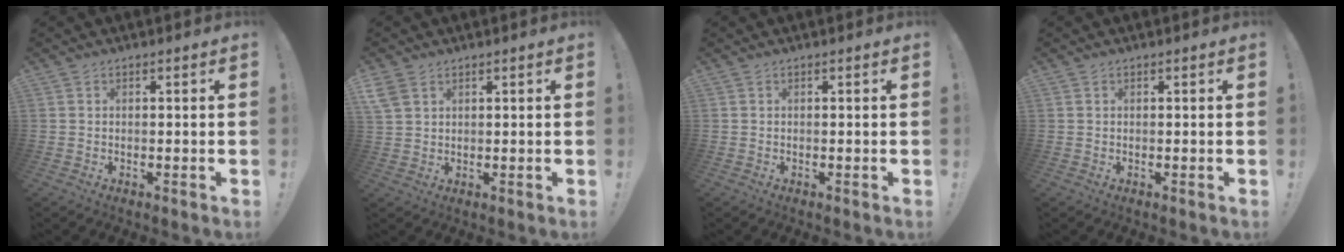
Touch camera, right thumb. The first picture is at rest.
{"total": 4.6, "force": [2.7, 2.8, 2.5], "torque": [-0.043, -0.006, 0.055]}
{"total": 0.0}
{"total": 0.0}